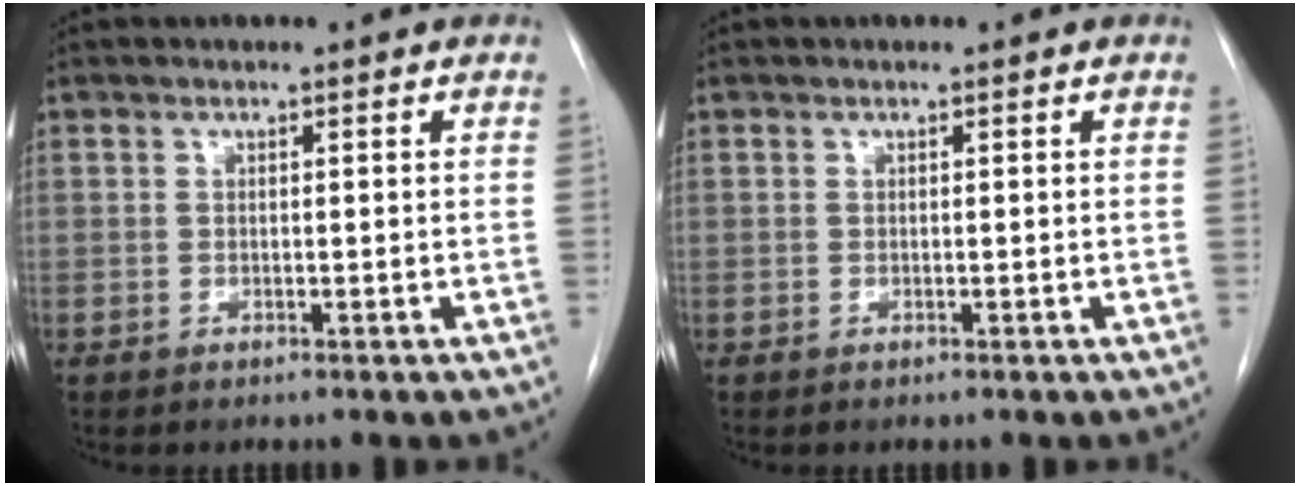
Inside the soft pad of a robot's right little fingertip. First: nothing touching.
{"total": 0.0}